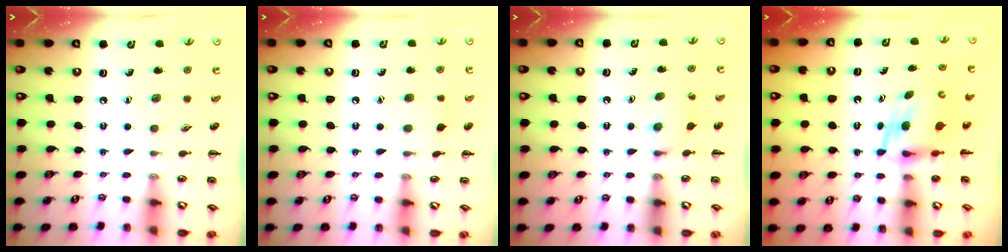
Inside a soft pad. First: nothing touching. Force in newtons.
{"total": 6.5, "press": 6.1, "slide": 2.2}
{"total": 5.7, "press": 5.4, "slide": 1.8}
{"total": 4.4, "press": 4.4, "slide": 0.6}